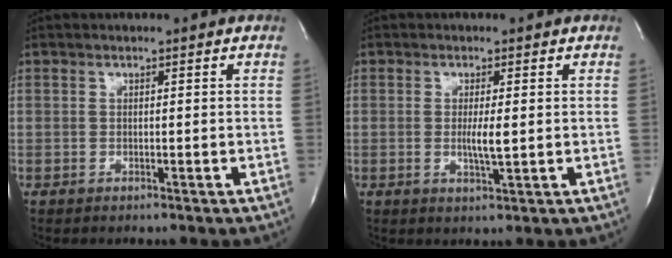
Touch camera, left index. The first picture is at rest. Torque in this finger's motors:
{"motor_torque": [0.42, 0.10, 0.06, 0.03]}